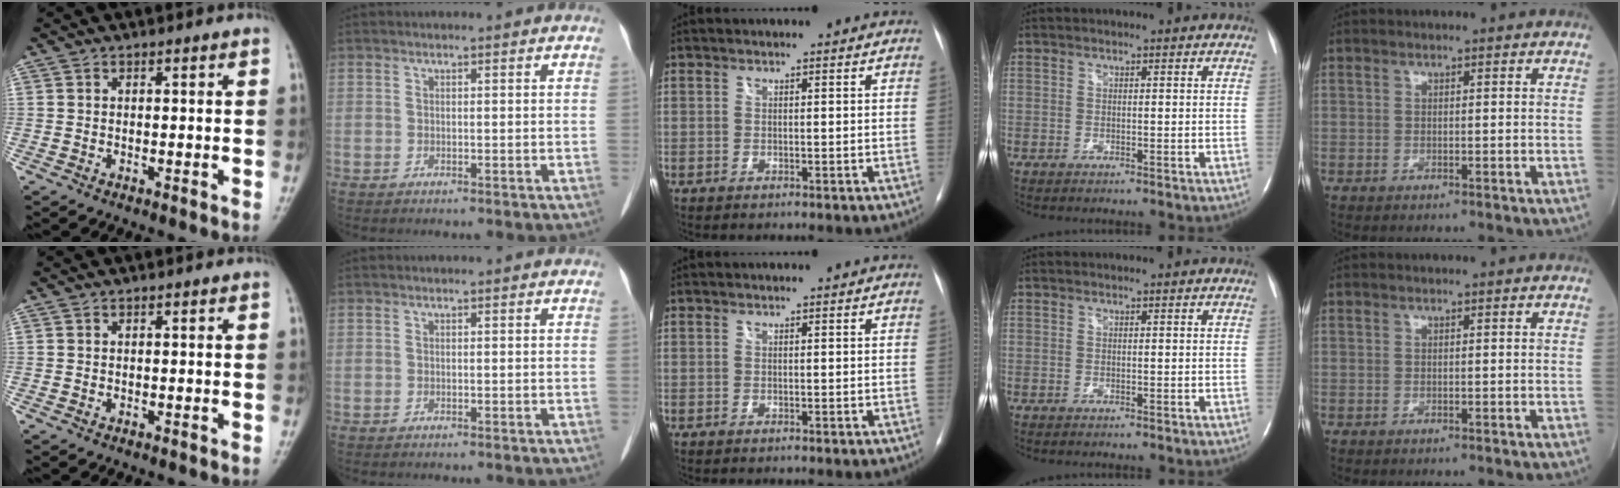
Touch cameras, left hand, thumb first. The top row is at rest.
{}